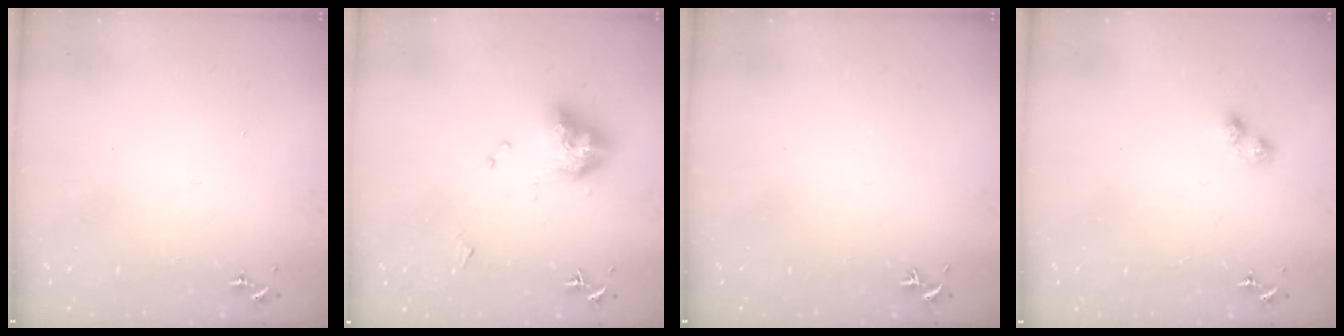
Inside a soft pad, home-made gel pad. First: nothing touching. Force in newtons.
{"total": 11.1, "press": 11.1, "slide": 1.0}
{"total": 0.0}
{"total": 3.6, "press": 3.6, "slide": 0.4}